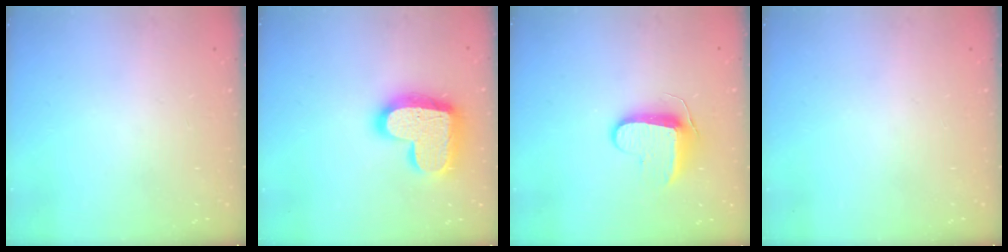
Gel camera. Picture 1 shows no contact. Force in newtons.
{"total": 19.5, "press": 19.5, "slide": 1.4}
{"total": 8.9, "press": 8.9, "slide": 0.2}
{"total": 0.0}